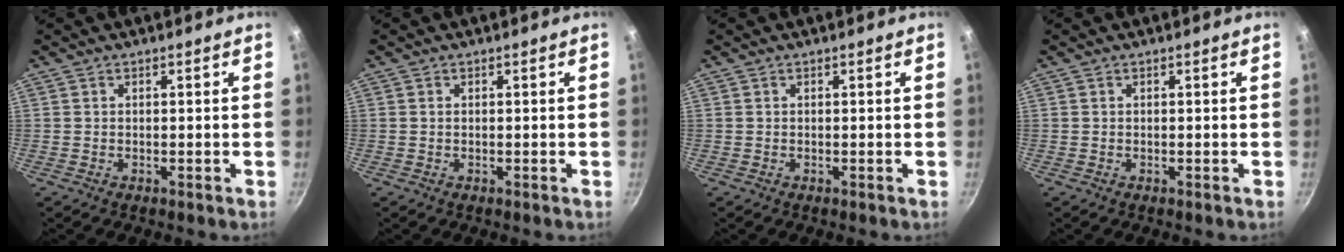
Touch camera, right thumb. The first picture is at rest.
{"total": 0.0}
{"total": 0.0}
{"total": 0.0}